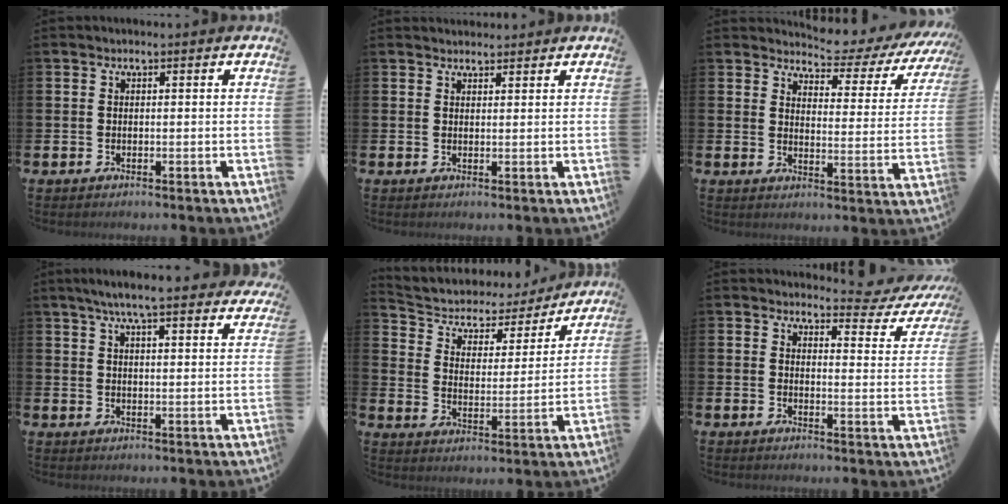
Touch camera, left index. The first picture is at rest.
{"total": 1.9, "force": [1.8, 0.6, -0.1], "torque": [0.014, -0.008, 0.031]}
{"total": 4.3, "force": [3.9, 1.3, 1.2], "torque": [-0.028, -0.042, 0.058]}
{"total": 6.6, "force": [6.0, 0.6, 2.6], "torque": [-0.053, -0.025, 0.104]}
{"total": 5.1, "force": [4.2, 2.7, 1.0], "torque": [-0.047, -0.033, 0.063]}
{"total": 3.2, "force": [2.9, 1.0, 0.8], "torque": [-0.006, -0.029, 0.042]}